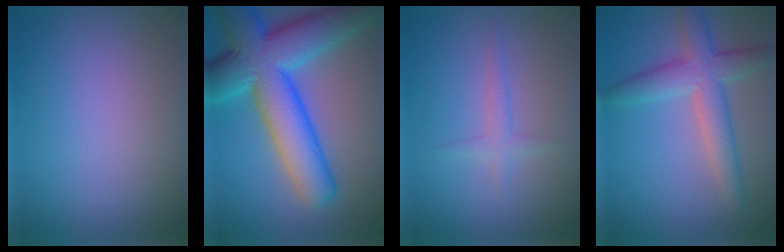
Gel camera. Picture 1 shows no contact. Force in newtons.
{"total": 11.7, "press": 11.7, "slide": 0.2}
{"total": 1.3, "press": 1.3, "slide": 0.1}
{"total": 4.7, "press": 4.7, "slide": 0.4}